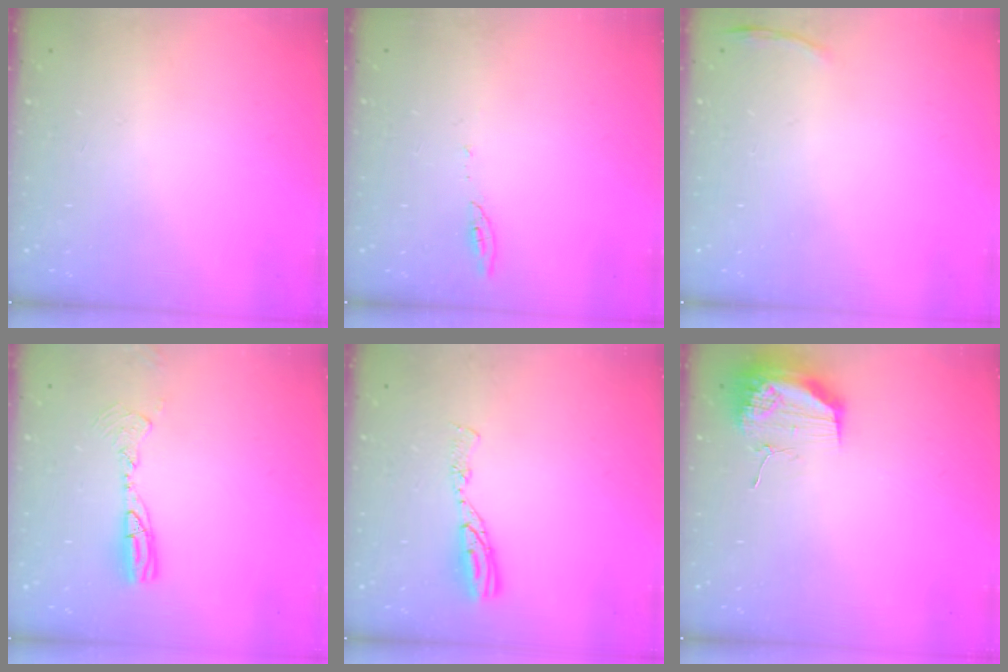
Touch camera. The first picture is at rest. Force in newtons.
{"total": 4.8, "press": 4.8, "slide": 0.6}
{"total": 3.4, "press": 3.3, "slide": 0.9}
{"total": 9.2, "press": 9.0, "slide": 2.2}
{"total": 7.8, "press": 7.8, "slide": 0.8}
{"total": 17.9, "press": 13.8, "slide": 11.4}